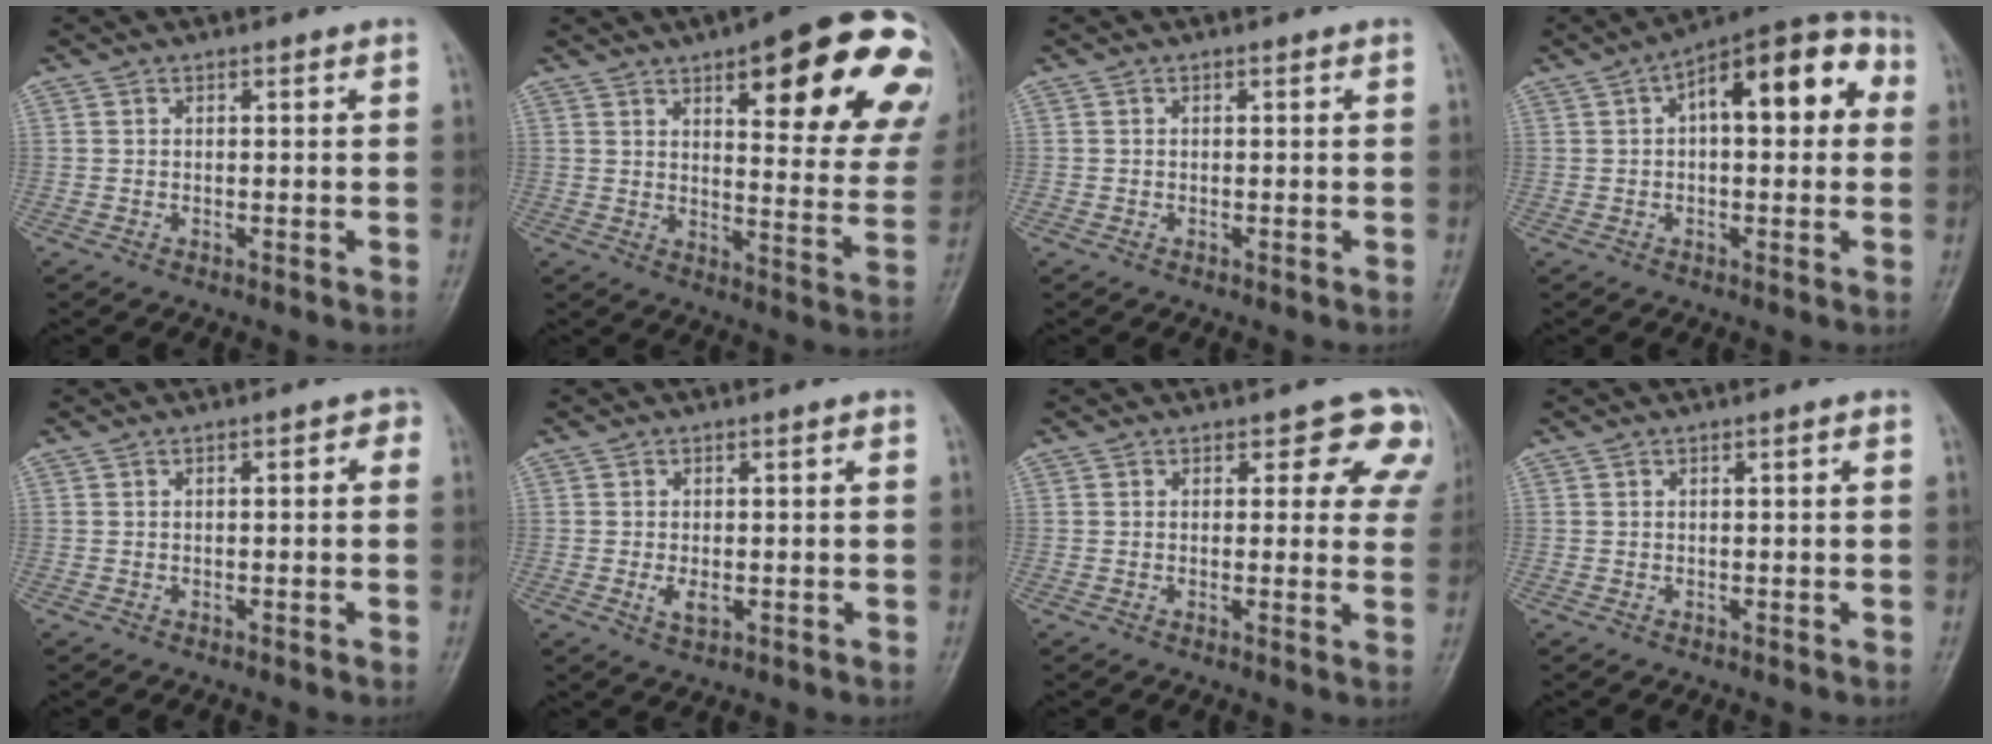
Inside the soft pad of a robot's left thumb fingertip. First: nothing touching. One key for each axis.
{"total": 25.4, "fx": 12.1, "fy": 8.0, "fz": 20.9, "tx": -0.224, "ty": -0.026, "tz": 0.158}
{"total": 0.0}
{"total": 15.5, "fx": 3.5, "fy": 7.1, "fz": 13.3, "tx": -0.159, "ty": 0.039, "tz": 0.042}
{"total": 2.2, "fx": 0.1, "fy": 1.1, "fz": 2.0, "tx": -0.016, "ty": 0.010, "tz": -0.006}
{"total": 3.3, "fx": -0.7, "fy": 1.5, "fz": 2.8, "tx": -0.053, "ty": 0.002, "tz": -0.010}
{"total": 7.2, "fx": 4.3, "fy": 4.2, "fz": 4.0, "tx": 0.002, "ty": -0.017, "tz": 0.029}
{"total": 0.9, "fx": 0.1, "fy": 0.1, "fz": 0.9, "tx": -0.018, "ty": 0.002, "tz": 0.002}